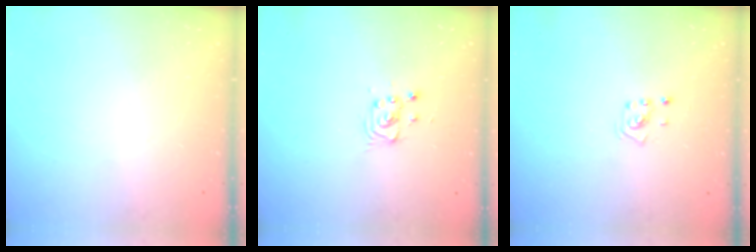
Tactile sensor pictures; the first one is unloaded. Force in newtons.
{"total": 2.8, "press": 2.8, "slide": 0.4}
{"total": 2.2, "press": 2.2, "slide": 0.6}